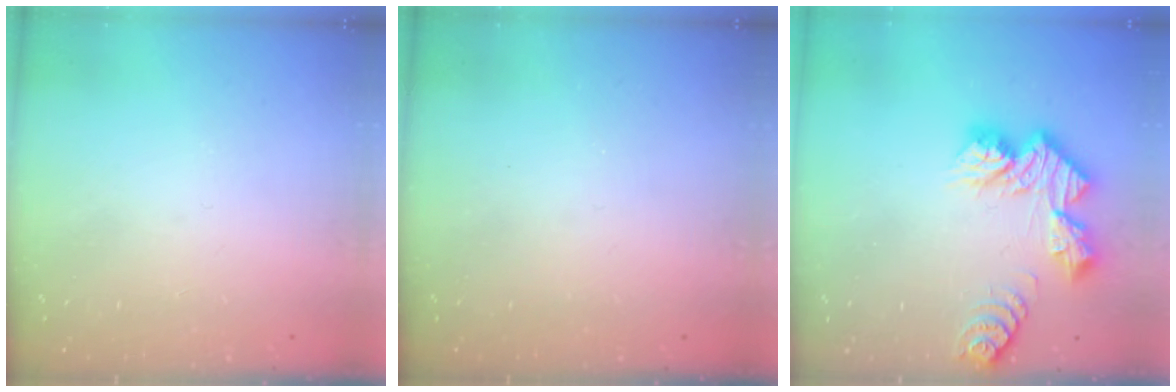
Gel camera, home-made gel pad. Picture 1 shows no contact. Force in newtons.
{"total": 0.0}
{"total": 12.8, "press": 12.7, "slide": 1.1}